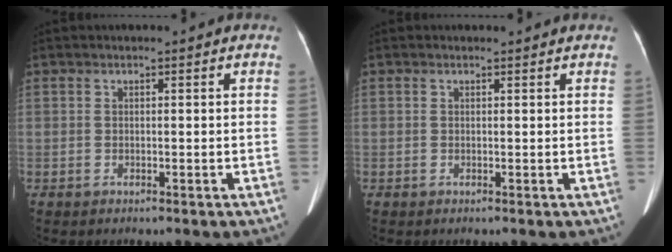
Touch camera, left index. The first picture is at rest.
{"total": 0.8, "force": [0.8, 0.3, 0.0], "torque": [-0.013, 0.006, 0.007]}